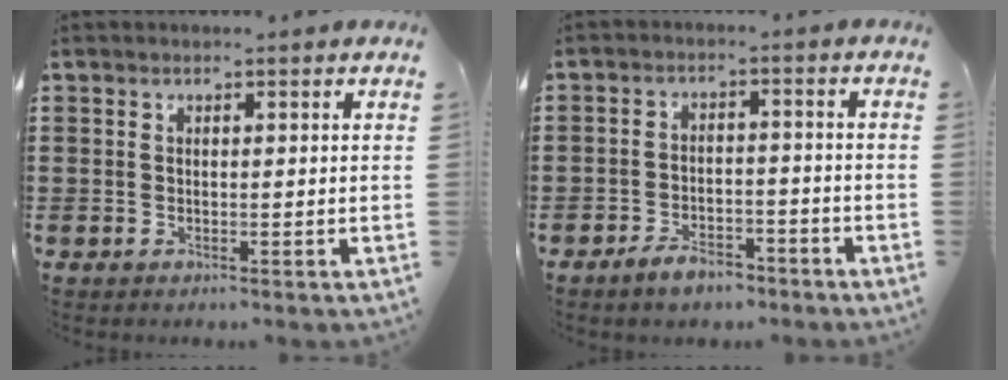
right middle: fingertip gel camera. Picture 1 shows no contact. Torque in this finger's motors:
{"motor_torque": [2.14, 0.00, 0.08, 0.07]}